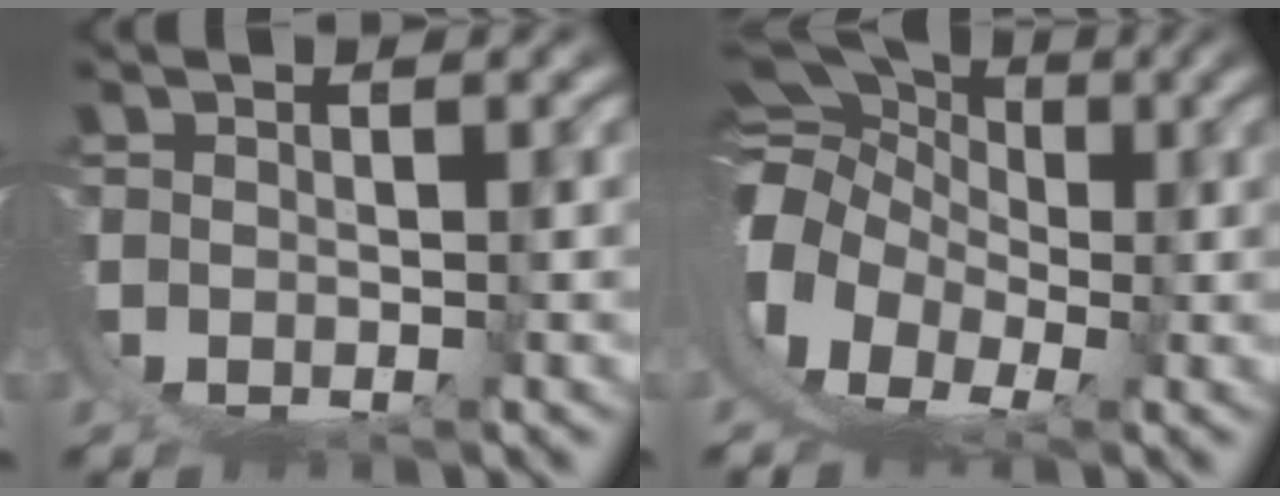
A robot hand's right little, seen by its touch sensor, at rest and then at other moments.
{"total": 15.0, "force": [-1.5, 12.5, 8.1], "torque": [-0.176, -0.040, -0.033]}